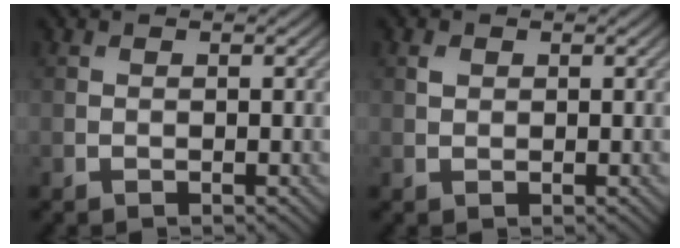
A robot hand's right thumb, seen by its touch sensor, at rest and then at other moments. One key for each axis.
{"total": 0.8, "fx": 0.4, "fy": 0.6, "fz": 0.4, "tx": -0.010, "ty": -0.001, "tz": 0.007}